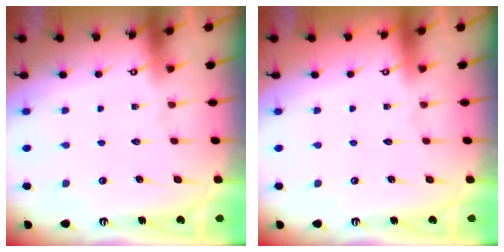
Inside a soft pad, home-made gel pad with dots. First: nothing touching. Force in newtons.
{"total": 0.0}